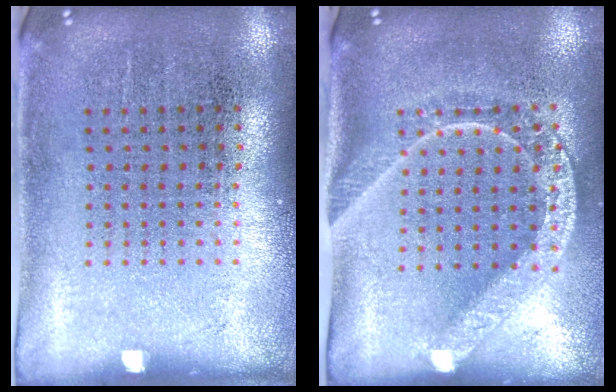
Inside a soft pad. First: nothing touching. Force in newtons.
{"total": 2.1, "press": 1.7, "slide": 1.1}